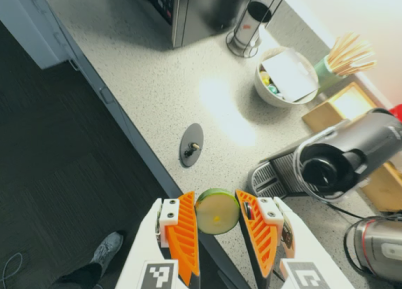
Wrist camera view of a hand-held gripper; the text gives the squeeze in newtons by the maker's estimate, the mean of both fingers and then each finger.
{"total": 11.0, "left": 11.3, "right": 10.6}